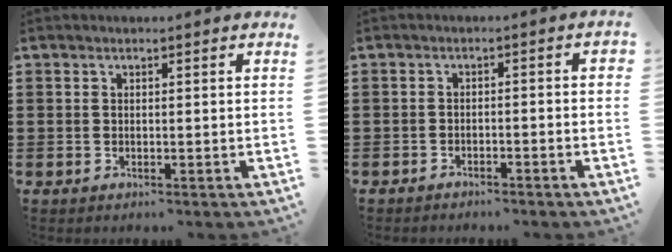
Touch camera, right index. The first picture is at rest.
{"total": 2.0, "force": [-2.0, 0.3, 0.2], "torque": [-0.010, 0.002, -0.044]}